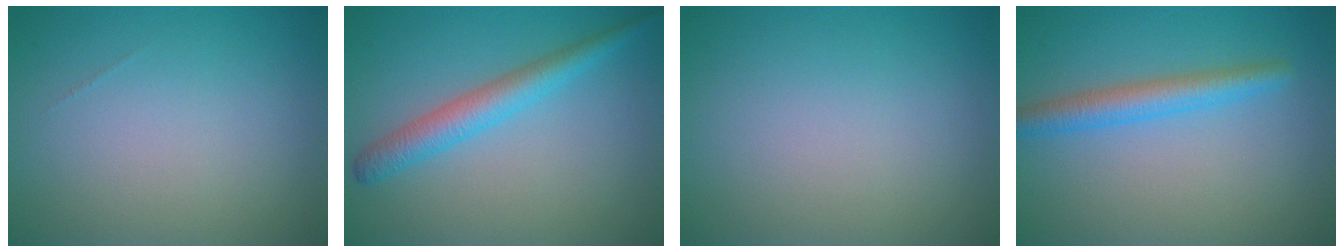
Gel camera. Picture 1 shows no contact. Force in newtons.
{"total": 3.4, "press": 3.4, "slide": 0.1}
{"total": 0.0}
{"total": 3.2, "press": 3.2, "slide": 0.1}